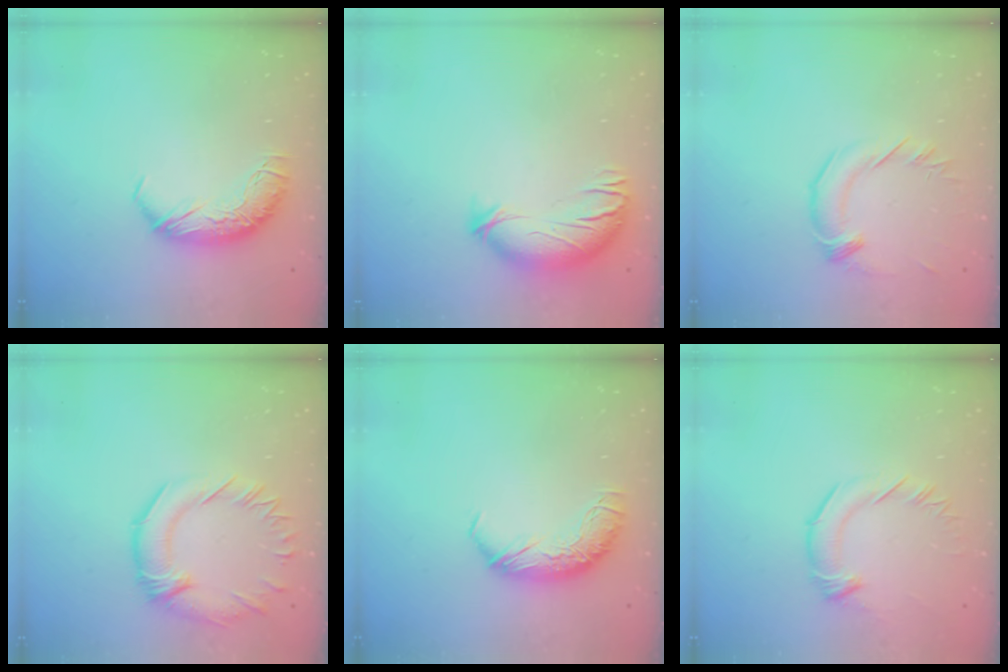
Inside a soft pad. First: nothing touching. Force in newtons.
{"total": 3.5, "press": 2.7, "slide": 2.3}
{"total": 1.6, "press": 1.6, "slide": 0.3}
{"total": 2.8, "press": 2.3, "slide": 1.5}
{"total": 0.0}
{"total": 2.5, "press": 2.4, "slide": 0.7}